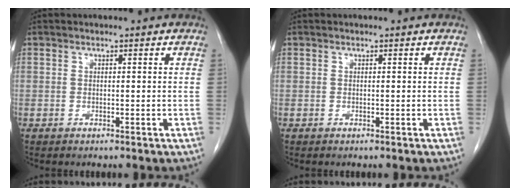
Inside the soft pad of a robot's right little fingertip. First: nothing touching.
{"total": 0.0}